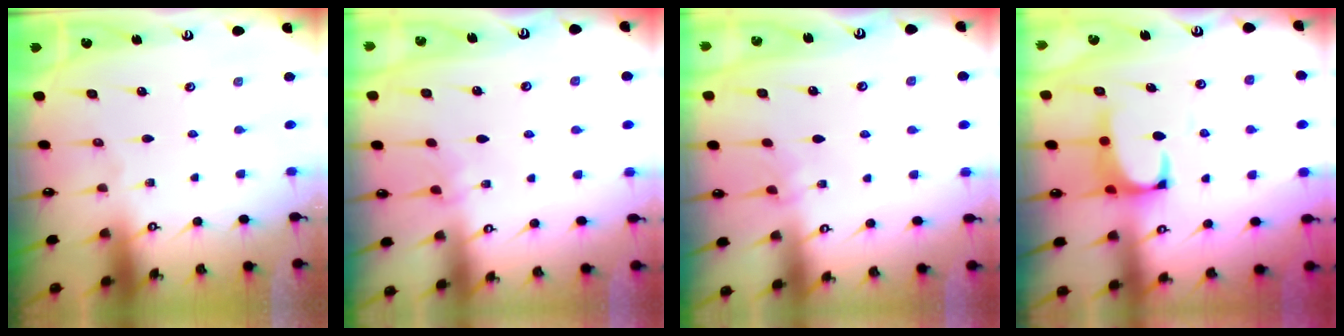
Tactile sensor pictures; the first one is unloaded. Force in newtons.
{"total": 2.8, "press": 2.8, "slide": 0.3}
{"total": 2.8, "press": 2.8, "slide": 0.3}
{"total": 1.7, "press": 1.5, "slide": 0.7}